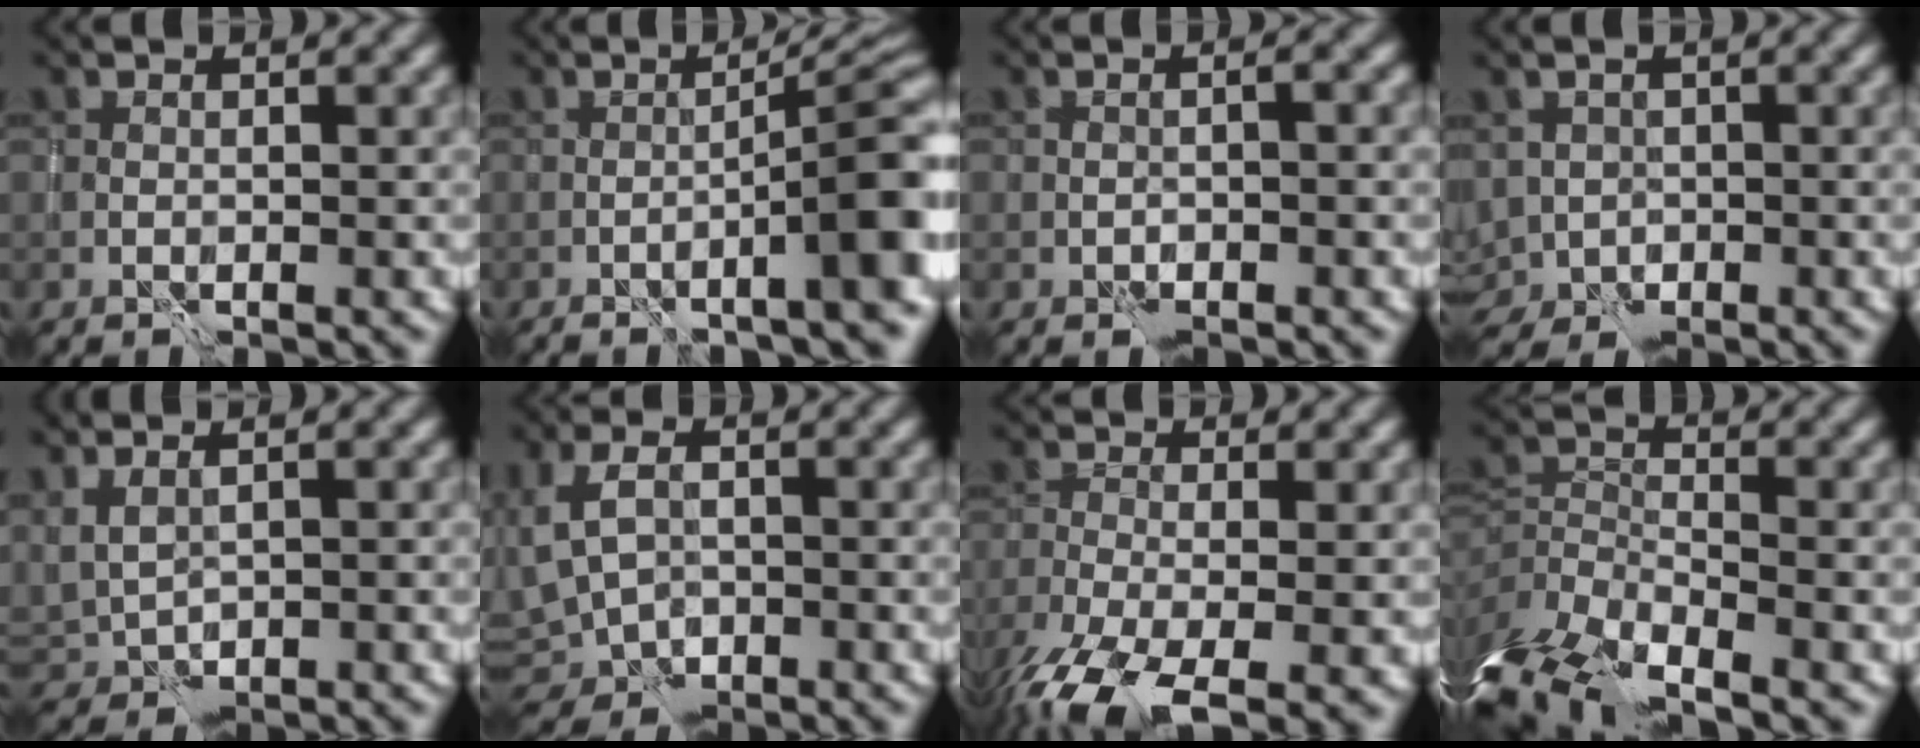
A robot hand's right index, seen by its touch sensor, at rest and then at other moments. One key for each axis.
{"total": 8.8, "fx": -3.4, "fy": 1.5, "fz": 8.0, "tx": -0.093, "ty": 0.011, "tz": -0.044}
{"total": 1.3, "fx": -0.8, "fy": 0.4, "fz": 0.9, "tx": -0.016, "ty": 0.001, "tz": -0.016}
{"total": 3.0, "fx": -1.3, "fy": 2.6, "fz": 1.0, "tx": -0.010, "ty": -0.011, "tz": -0.026}
{"total": 3.2, "fx": 1.5, "fy": 1.8, "fz": 2.1, "tx": -0.049, "ty": 0.000, "tz": 0.048}
{"total": 6.4, "fx": -1.1, "fy": 4.6, "fz": 4.3, "tx": -0.089, "ty": -0.009, "tz": -0.003}
{"total": 8.7, "fx": -4.8, "fy": 3.7, "fz": 6.2, "tx": -0.134, "ty": -0.037, "tz": -0.086}
{"total": 8.8, "fx": -5.7, "fy": 4.3, "fz": 5.1, "tx": -0.094, "ty": -0.012, "tz": -0.090}